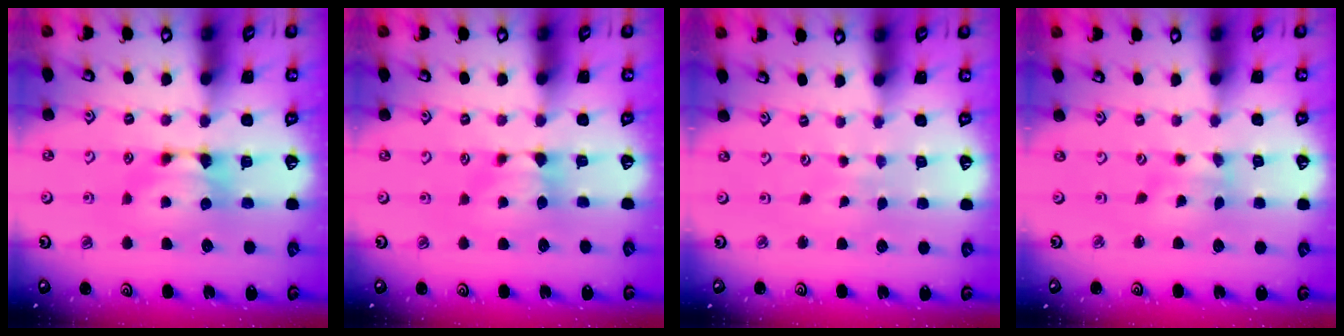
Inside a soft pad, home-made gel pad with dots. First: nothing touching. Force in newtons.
{"total": 1.3, "press": 1.2, "slide": 0.6}
{"total": 5.3, "press": 5.3, "slide": 0.3}
{"total": 2.4, "press": 2.2, "slide": 1.0}